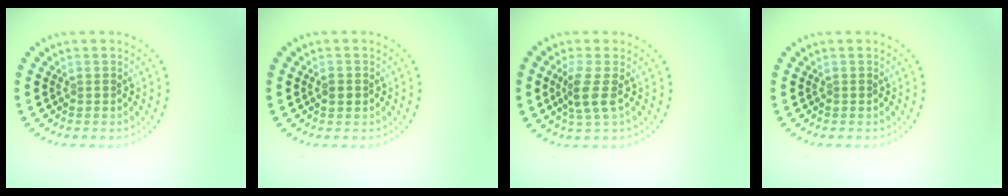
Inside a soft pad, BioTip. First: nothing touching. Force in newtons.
{"total": 1.3, "press": 1.3, "slide": 0.2}
{"total": 2.5, "press": 1.9, "slide": 1.6}
{"total": 0.0}